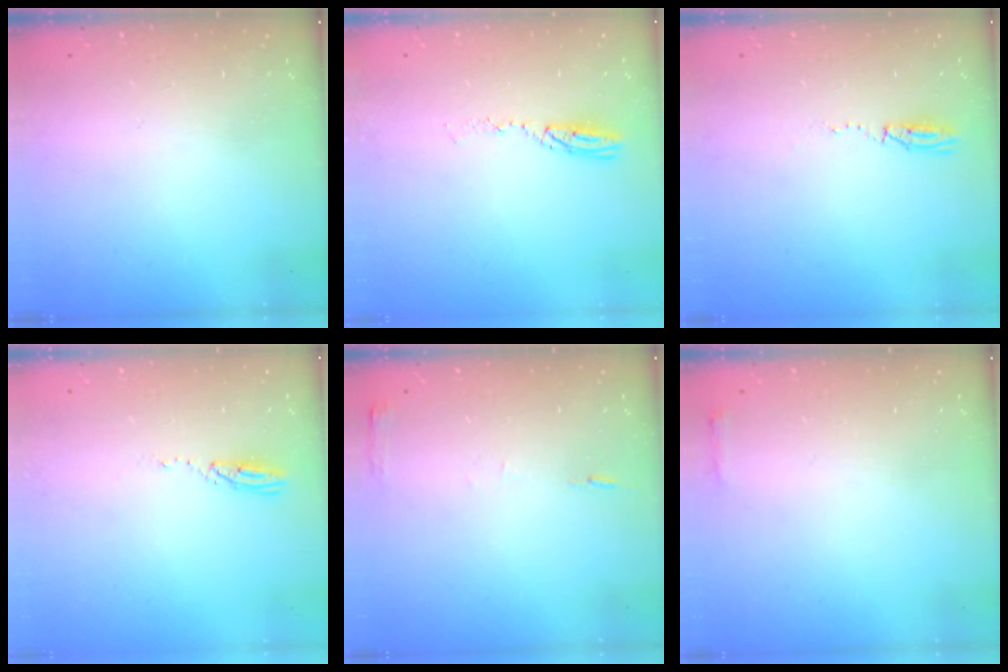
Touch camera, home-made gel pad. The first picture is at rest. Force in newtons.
{"total": 5.4, "press": 5.3, "slide": 0.6}
{"total": 17.0, "press": 5.1, "slide": 16.2}
{"total": 3.5, "press": 3.5, "slide": 0.3}
{"total": 5.3, "press": 5.3, "slide": 0.6}
{"total": 2.3, "press": 2.3, "slide": 0.5}